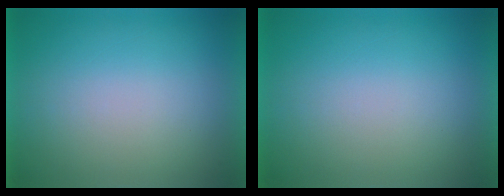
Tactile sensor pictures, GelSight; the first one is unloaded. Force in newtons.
{"total": 1.3}